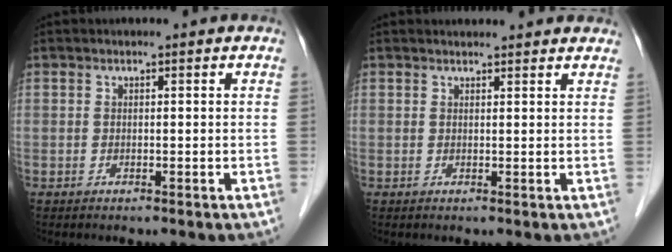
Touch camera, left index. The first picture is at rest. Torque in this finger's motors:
{"motor_torque": [0.03, -0.06, -0.04, -0.01]}